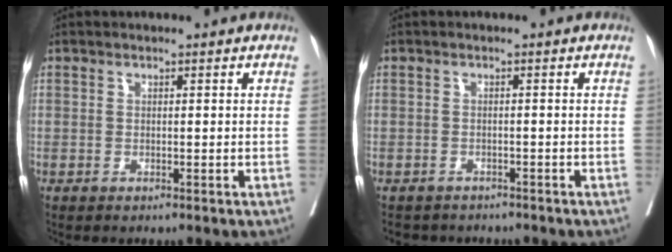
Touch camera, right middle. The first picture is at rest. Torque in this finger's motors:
{"motor_torque": [0.00, -0.11, 0.00, 0.00]}